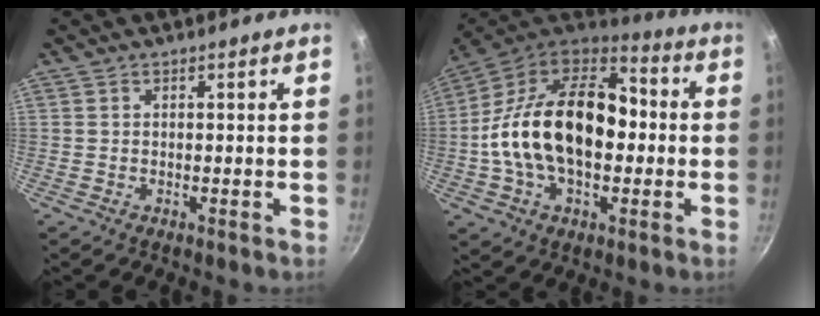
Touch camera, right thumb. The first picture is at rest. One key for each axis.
{"total": 24.6, "fx": -0.9, "fy": 15.5, "fz": 19.1, "tx": -0.308, "ty": 0.043, "tz": -0.027}